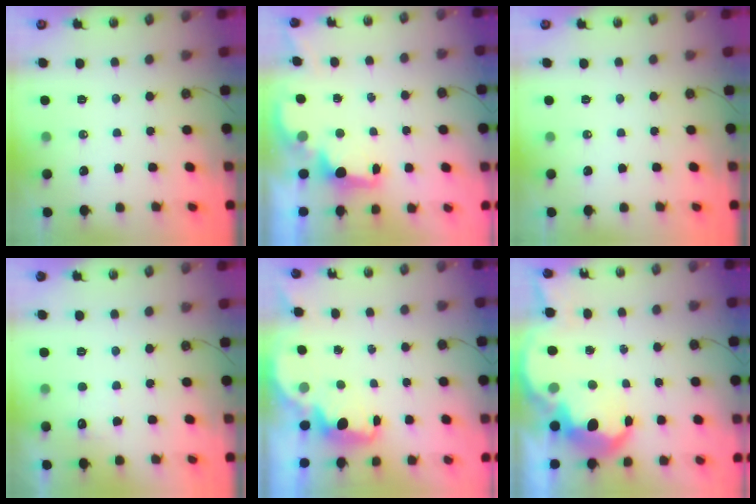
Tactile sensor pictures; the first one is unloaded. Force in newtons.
{"total": 2.0, "press": 1.9, "slide": 0.8}
{"total": 0.0}
{"total": 5.7, "press": 5.7, "slide": 0.9}
{"total": 1.7, "press": 1.5, "slide": 0.7}
{"total": 10.5, "press": 10.5, "slide": 0.5}